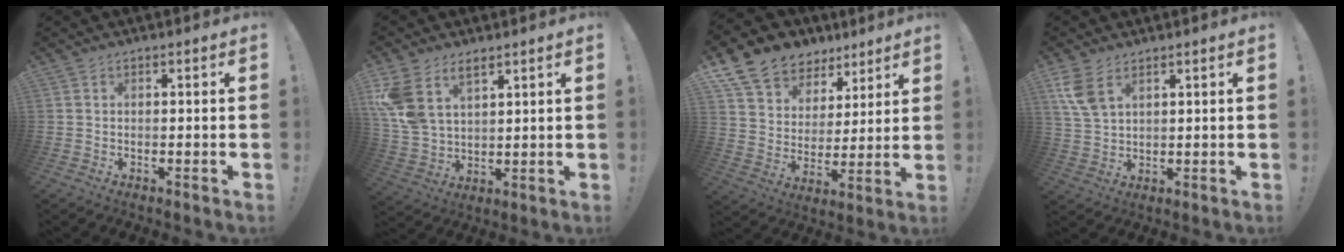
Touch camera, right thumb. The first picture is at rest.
{"total": 11.0, "force": [6.5, 6.9, 5.6], "torque": [-0.119, -0.028, 0.128]}
{"total": 11.9, "force": [8.4, 7.9, 3.0], "torque": [-0.061, -0.065, 0.161]}
{"total": 7.1, "force": [4.0, 3.9, 4.5], "torque": [-0.091, -0.012, 0.077]}